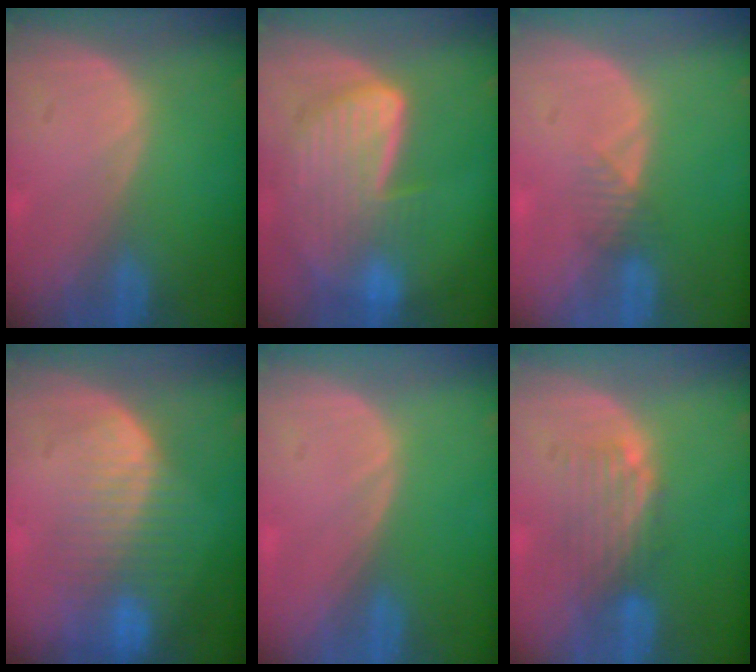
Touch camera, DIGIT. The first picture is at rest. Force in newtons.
{"total": 8.8, "press": 7.9, "slide": 4.0}
{"total": 1.9, "press": 1.6, "slide": 1.0}
{"total": 8.6, "press": 7.4, "slide": 4.4}
{"total": 0.0}
{"total": 4.8, "press": 4.1, "slide": 2.5}